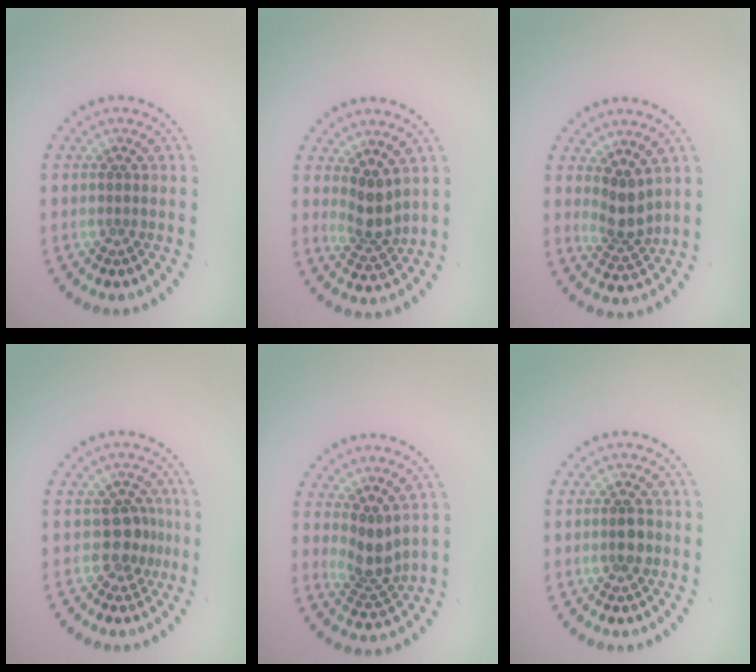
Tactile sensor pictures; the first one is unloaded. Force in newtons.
{"total": 2.7, "press": 2.1, "slide": 1.8}
{"total": 2.7, "press": 2.1, "slide": 1.8}
{"total": 2.2, "press": 1.8, "slide": 1.2}
{"total": 2.7, "press": 2.1, "slide": 1.8}
{"total": 1.5, "press": 1.5, "slide": 0.3}